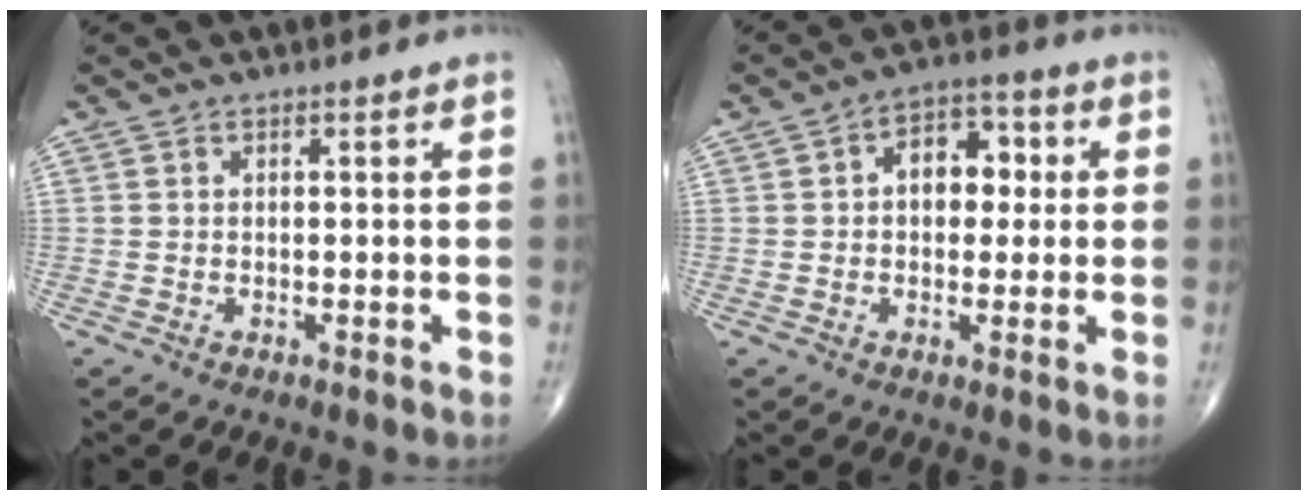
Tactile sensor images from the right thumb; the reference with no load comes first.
{"total": 8.3, "force": [1.1, 5.6, 6.0], "torque": [-0.048, 0.018, 0.008]}